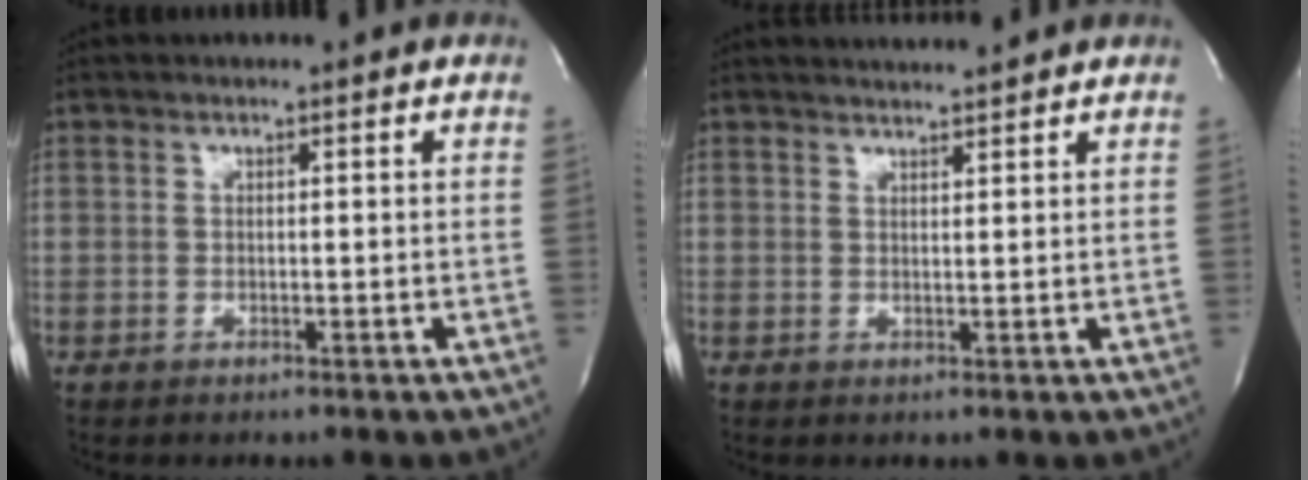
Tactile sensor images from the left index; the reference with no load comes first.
{"total": 4.0, "force": [3.9, -0.1, 0.8], "torque": [-0.018, 0.016, 0.059]}